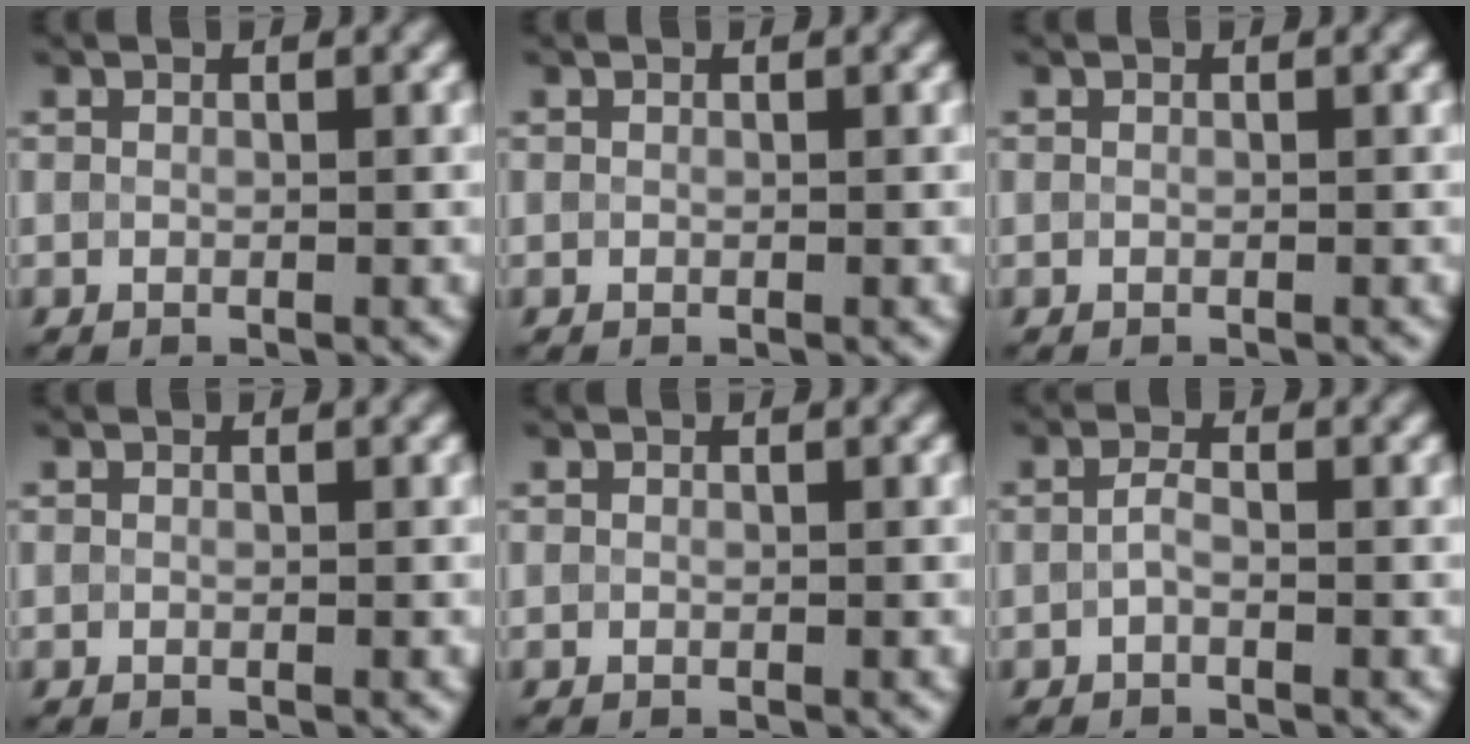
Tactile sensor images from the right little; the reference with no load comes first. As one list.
[{"total": 0.0}, {"total": 0.0}, {"total": 0.0}, {"total": 0.0}, {"total": 1.0, "force": [-0.3, 0.4, 0.9], "torque": [-0.022, 0.000, -0.009]}]